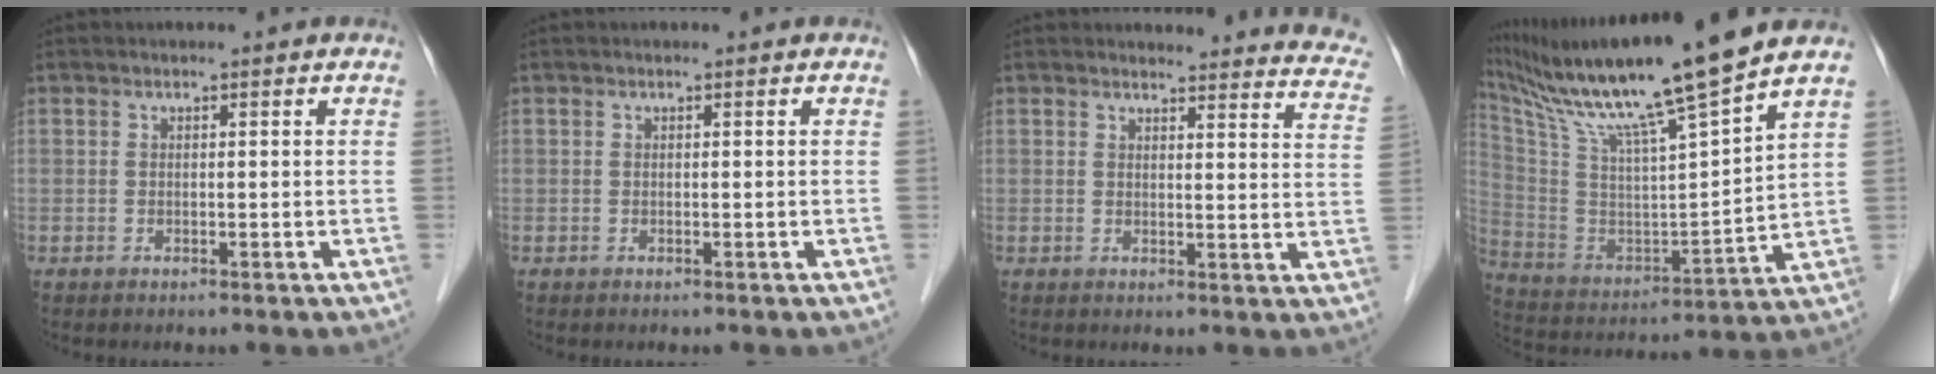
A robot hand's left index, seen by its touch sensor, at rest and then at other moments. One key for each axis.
{"total": 0.0}
{"total": 16.4, "fx": 15.9, "fy": 2.7, "fz": 2.8, "tx": 0.004, "ty": -0.076, "tz": 0.140}
{"total": 19.9, "fx": 15.5, "fy": -1.2, "fz": 12.3, "tx": -0.222, "ty": -0.008, "tz": 0.277}